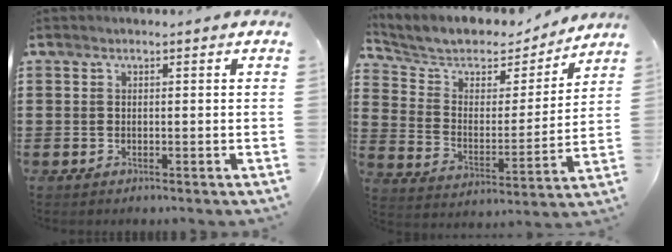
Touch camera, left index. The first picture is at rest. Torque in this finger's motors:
{"motor_torque": [1.11, -1.03, 0.48, 0.08]}